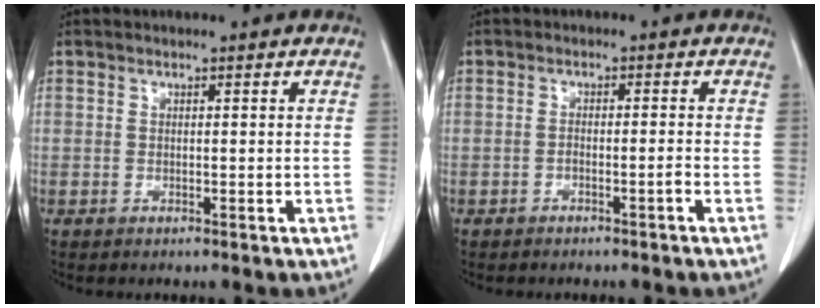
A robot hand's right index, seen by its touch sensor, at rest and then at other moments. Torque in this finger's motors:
{"motor_torque": [-0.08, 0.09, -0.07, -0.01]}